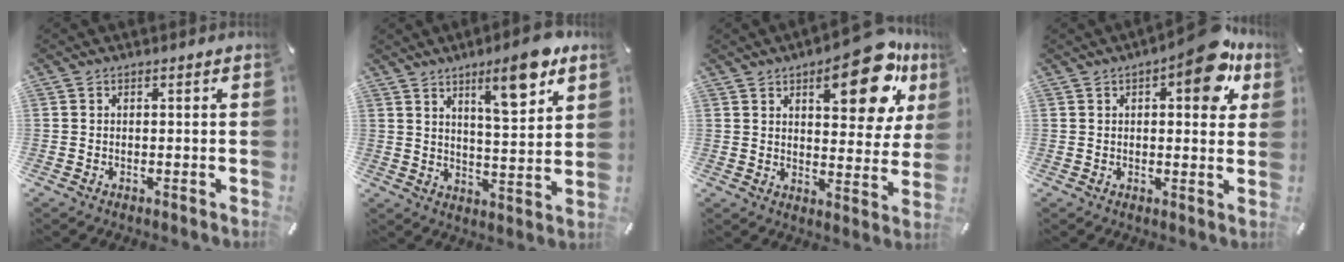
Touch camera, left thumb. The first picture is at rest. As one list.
[{"total": 11.7, "force": [7.8, 3.2, 8.1], "torque": [-0.111, -0.049, 0.126]}, {"total": 19.3, "force": [10.0, 8.5, 14.2], "torque": [-0.179, -0.048, 0.155]}, {"total": 12.5, "force": [6.0, 5.4, 9.5], "torque": [-0.109, -0.028, 0.092]}]